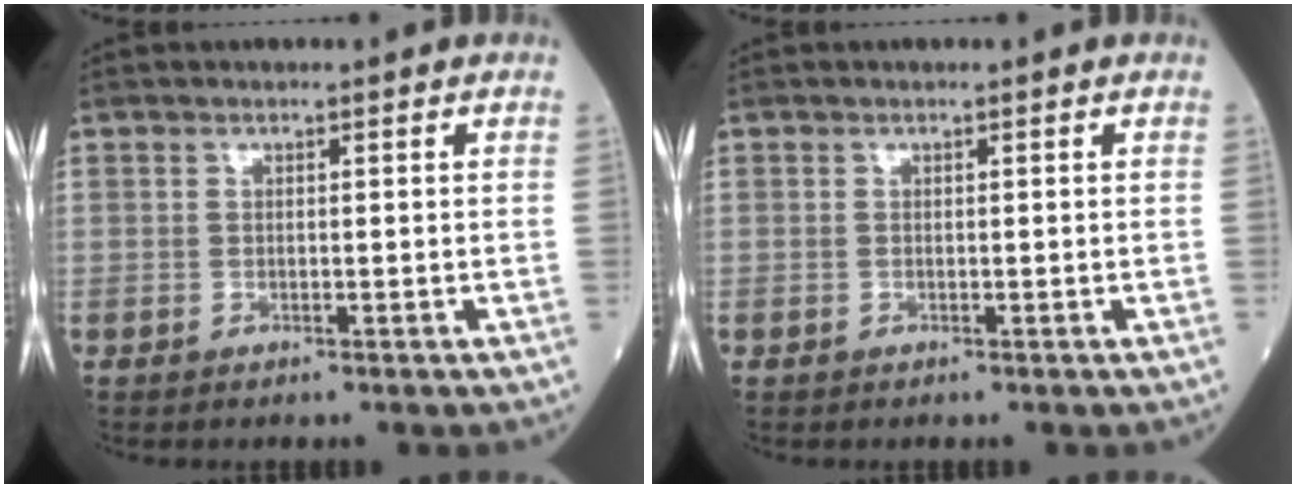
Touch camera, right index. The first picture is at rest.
{"total": 0.0}